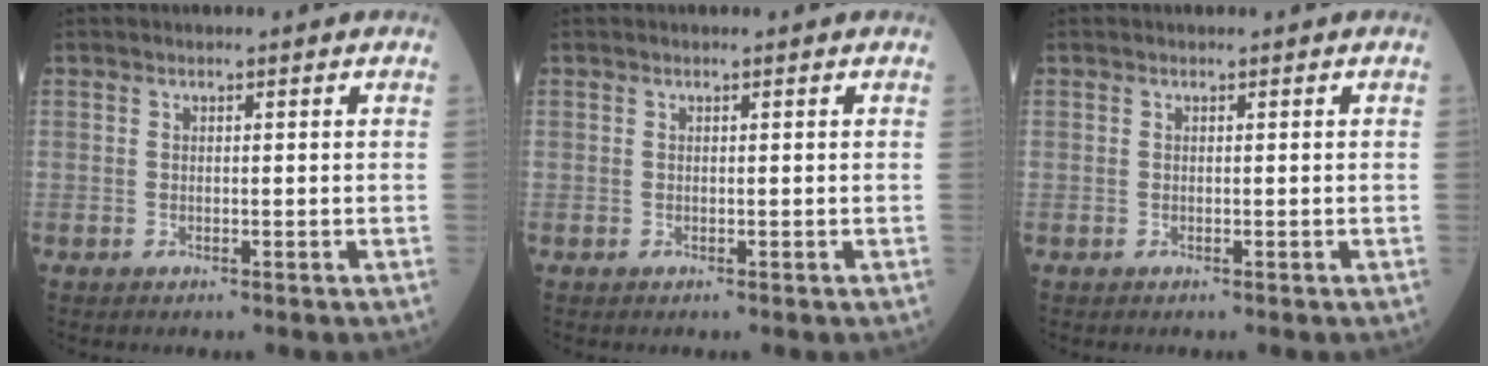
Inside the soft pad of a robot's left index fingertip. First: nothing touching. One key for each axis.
{"total": 0.6, "fx": 0.5, "fy": 0.1, "fz": 0.2, "tx": -0.009, "ty": 0.005, "tz": 0.007}
{"total": 0.0}